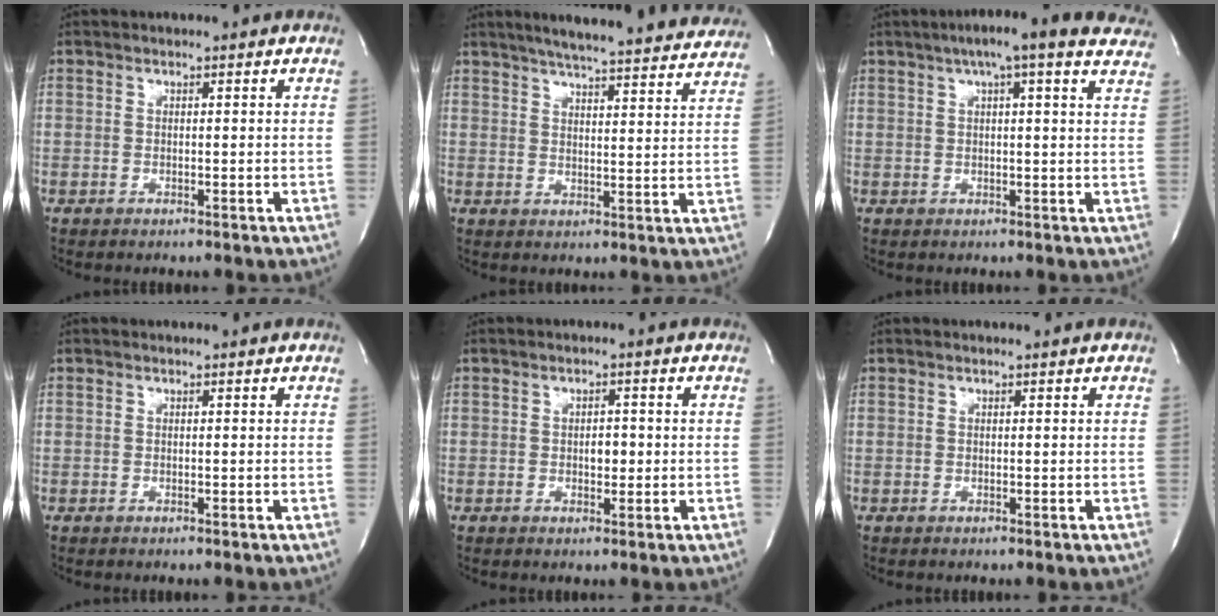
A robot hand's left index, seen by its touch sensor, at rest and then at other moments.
{"total": 23.2, "force": [21.0, 2.0, 9.5], "torque": [-0.146, -0.022, 0.258]}
{"total": 14.4, "force": [11.3, 1.6, 8.9], "torque": [-0.130, 0.033, 0.132]}
{"total": 0.0}
{"total": 1.9, "force": [-0.4, 1.0, 1.6], "torque": [-0.026, -0.005, -0.003]}
{"total": 0.0}